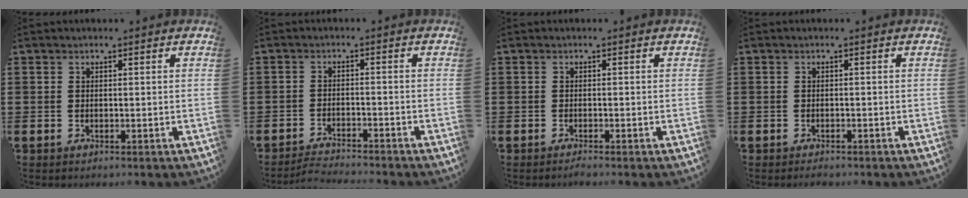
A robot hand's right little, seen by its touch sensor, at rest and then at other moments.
{"total": 2.4, "force": [-2.4, -0.1, 0.0], "torque": [-0.003, 0.002, -0.051]}
{"total": 0.7, "force": [-0.5, 0.0, 0.4], "torque": [-0.007, -0.003, -0.010]}
{"total": 0.7, "force": [-0.6, 0.2, 0.2], "torque": [-0.007, -0.002, -0.013]}